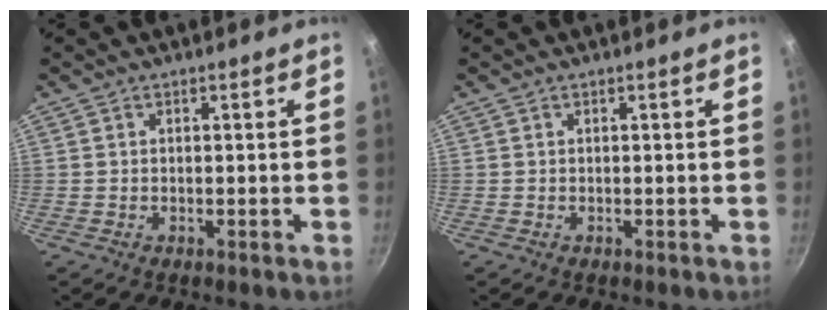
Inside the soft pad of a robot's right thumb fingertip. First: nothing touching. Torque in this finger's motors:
{"motor_torque": [0.00, 0.00, 0.24, 0.29, 0.04]}